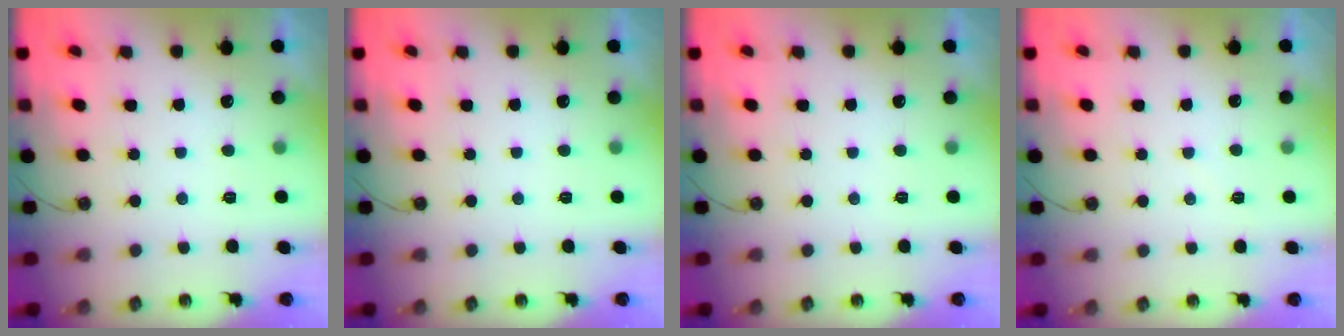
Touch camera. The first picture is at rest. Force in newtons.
{"total": 0.0}
{"total": 0.0}
{"total": 3.6, "press": 3.6, "slide": 0.5}